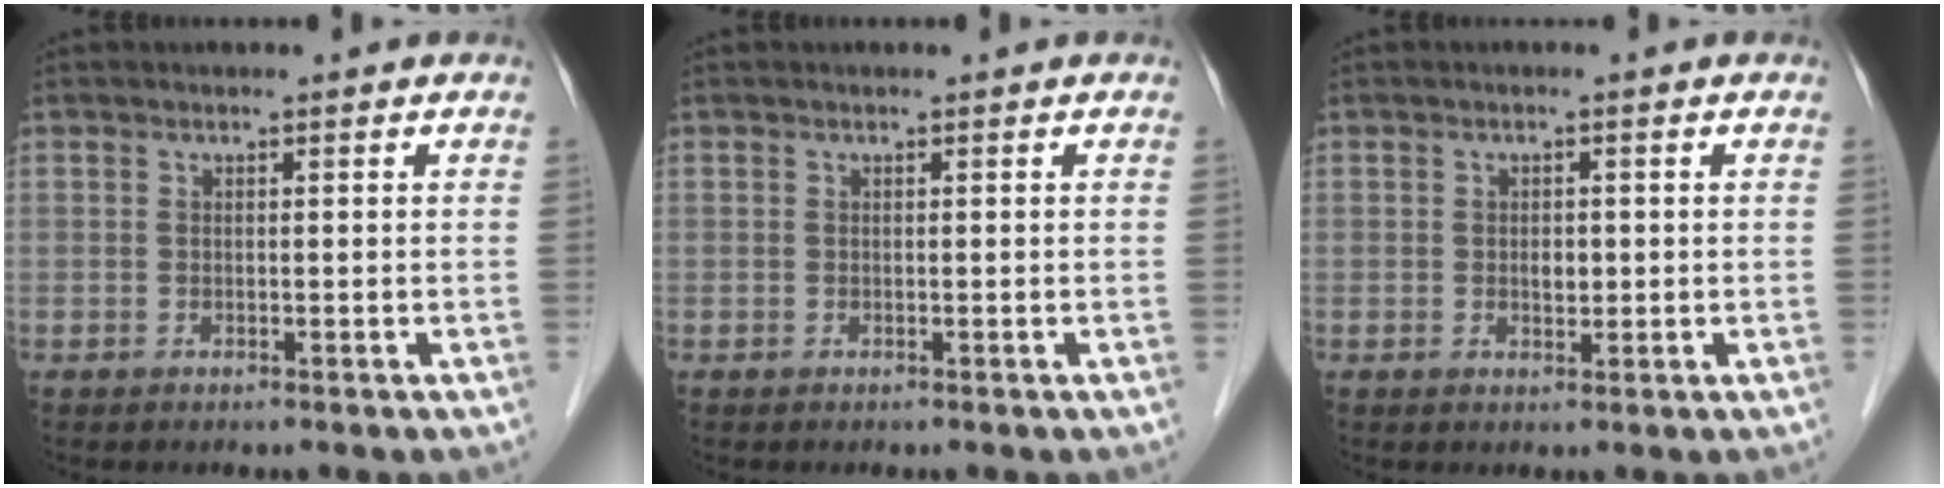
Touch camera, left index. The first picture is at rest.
{"total": 0.0}
{"total": 1.8, "force": [0.0, 1.1, 1.4], "torque": [-0.023, 0.000, 0.001]}